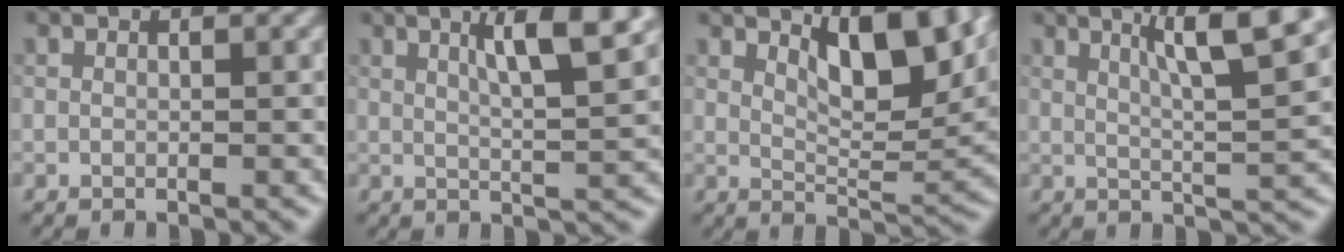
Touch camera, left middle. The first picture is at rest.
{"total": 6.2, "force": [2.8, 1.1, 5.5], "torque": [-0.077, 0.005, 0.045]}
{"total": 7.6, "force": [3.7, 2.8, 6.0], "torque": [-0.092, -0.005, 0.063]}
{"total": 8.0, "force": [3.6, 1.5, 7.0], "torque": [-0.091, 0.011, 0.057]}